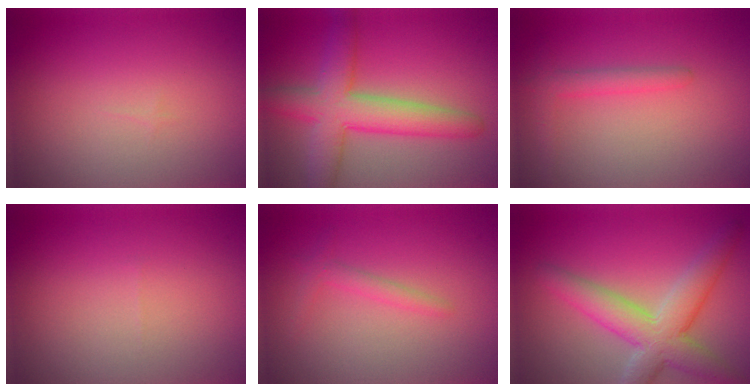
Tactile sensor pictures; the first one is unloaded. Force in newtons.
{"total": 6.9, "press": 6.9, "slide": 0.4}
{"total": 2.0, "press": 2.0, "slide": 0.2}
{"total": 0.0}
{"total": 1.4, "press": 1.4, "slide": 0.1}
{"total": 6.1, "press": 6.1, "slide": 0.4}